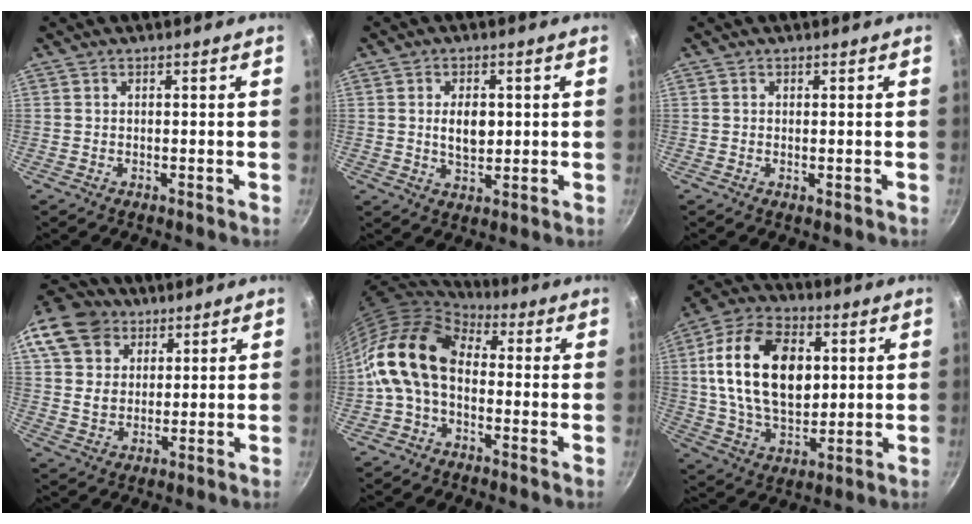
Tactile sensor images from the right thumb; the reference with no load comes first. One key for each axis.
{"total": 5.7, "fx": 0.6, "fy": 3.5, "fz": 4.5, "tx": -0.062, "ty": -0.007, "tz": 0.012}
{"total": 0.8, "fx": 0.0, "fy": 0.3, "fz": 0.7, "tx": -0.011, "ty": -0.002, "tz": -0.001}
{"total": 16.7, "fx": 8.5, "fy": 12.6, "fz": 6.9, "tx": -0.139, "ty": 0.006, "tz": 0.152}
{"total": 14.6, "fx": 0.1, "fy": 9.9, "fz": 10.8, "tx": -0.183, "ty": 0.030, "tz": -0.017}
{"total": 20.7, "fx": 3.8, "fy": 13.1, "fz": 15.5, "tx": -0.260, "ty": 0.000, "tz": 0.062}